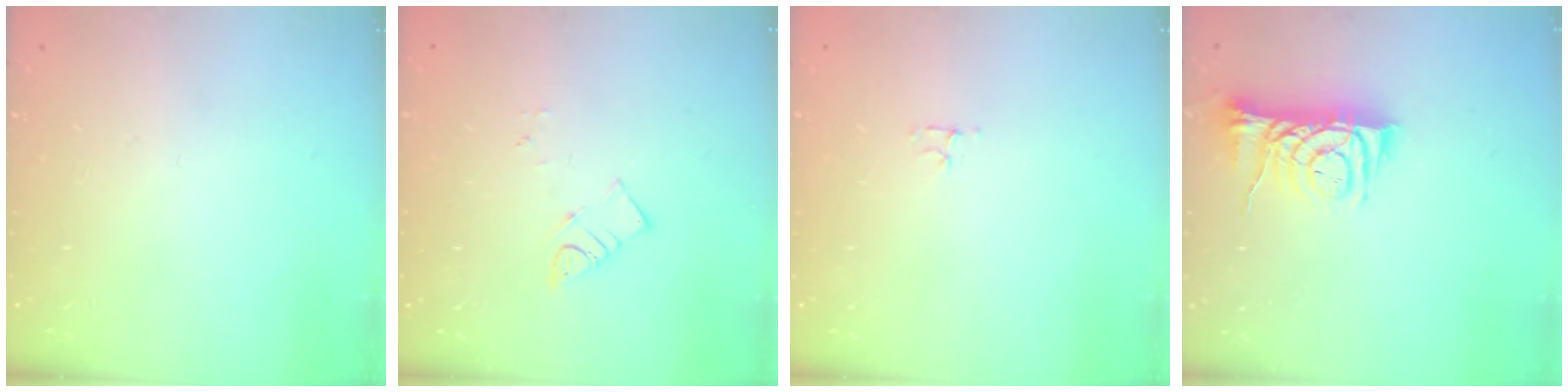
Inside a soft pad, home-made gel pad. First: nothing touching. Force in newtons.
{"total": 3.4, "press": 3.4, "slide": 0.2}
{"total": 3.1, "press": 3.0, "slide": 0.4}
{"total": 8.0, "press": 8.0, "slide": 0.1}